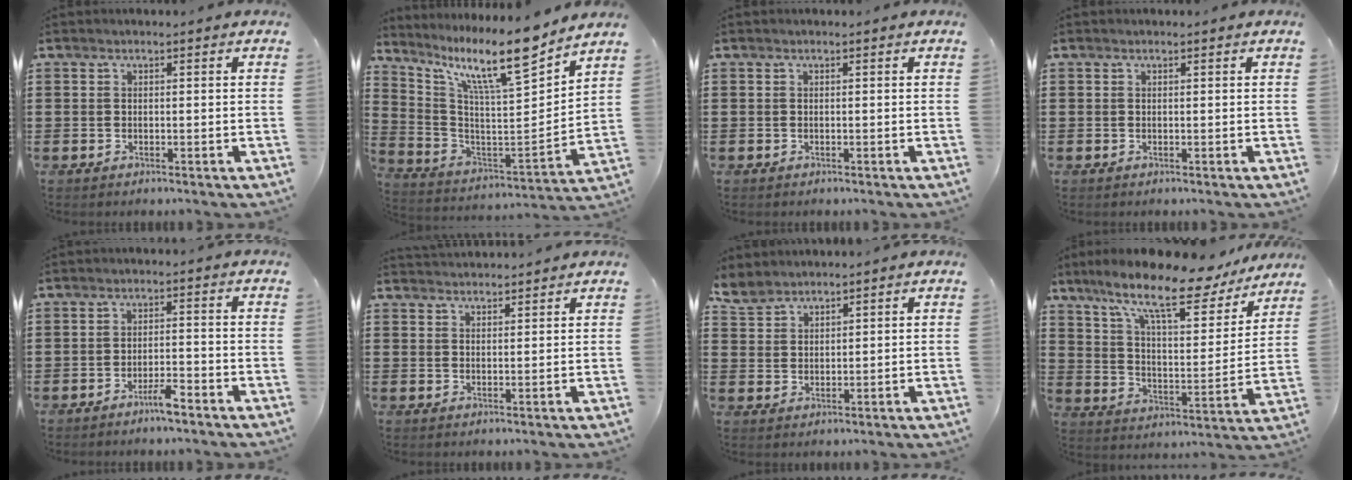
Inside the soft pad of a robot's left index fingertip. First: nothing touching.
{"total": 13.2, "force": [9.9, 1.9, 8.5], "torque": [-0.184, -0.065, 0.161]}
{"total": 0.0}
{"total": 0.0}
{"total": 3.3, "force": [-2.5, 0.5, 2.0], "torque": [-0.035, 0.007, -0.047]}
{"total": 2.2, "force": [2.2, 0.0, -0.2], "torque": [-0.002, -0.003, 0.043]}
{"total": 3.6, "force": [3.4, 1.2, 0.7], "torque": [-0.024, -0.004, 0.065]}
{"total": 14.1, "force": [10.8, 3.0, 8.5], "torque": [-0.188, -0.054, 0.179]}